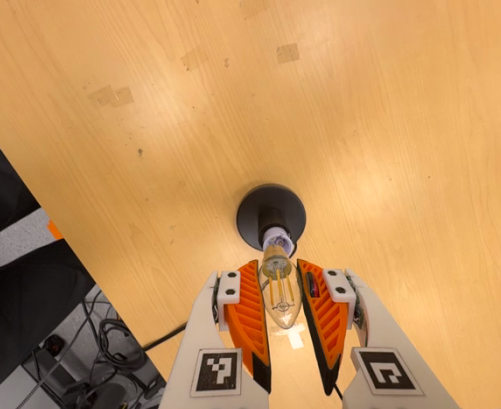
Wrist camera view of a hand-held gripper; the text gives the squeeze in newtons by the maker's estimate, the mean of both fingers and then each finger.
{"total": 11.9, "left": 12.2, "right": 11.7}